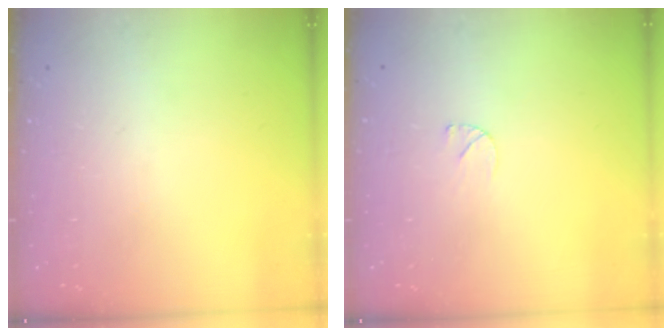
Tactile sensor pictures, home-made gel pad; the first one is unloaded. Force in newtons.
{"total": 3.8, "press": 3.8, "slide": 0.4}